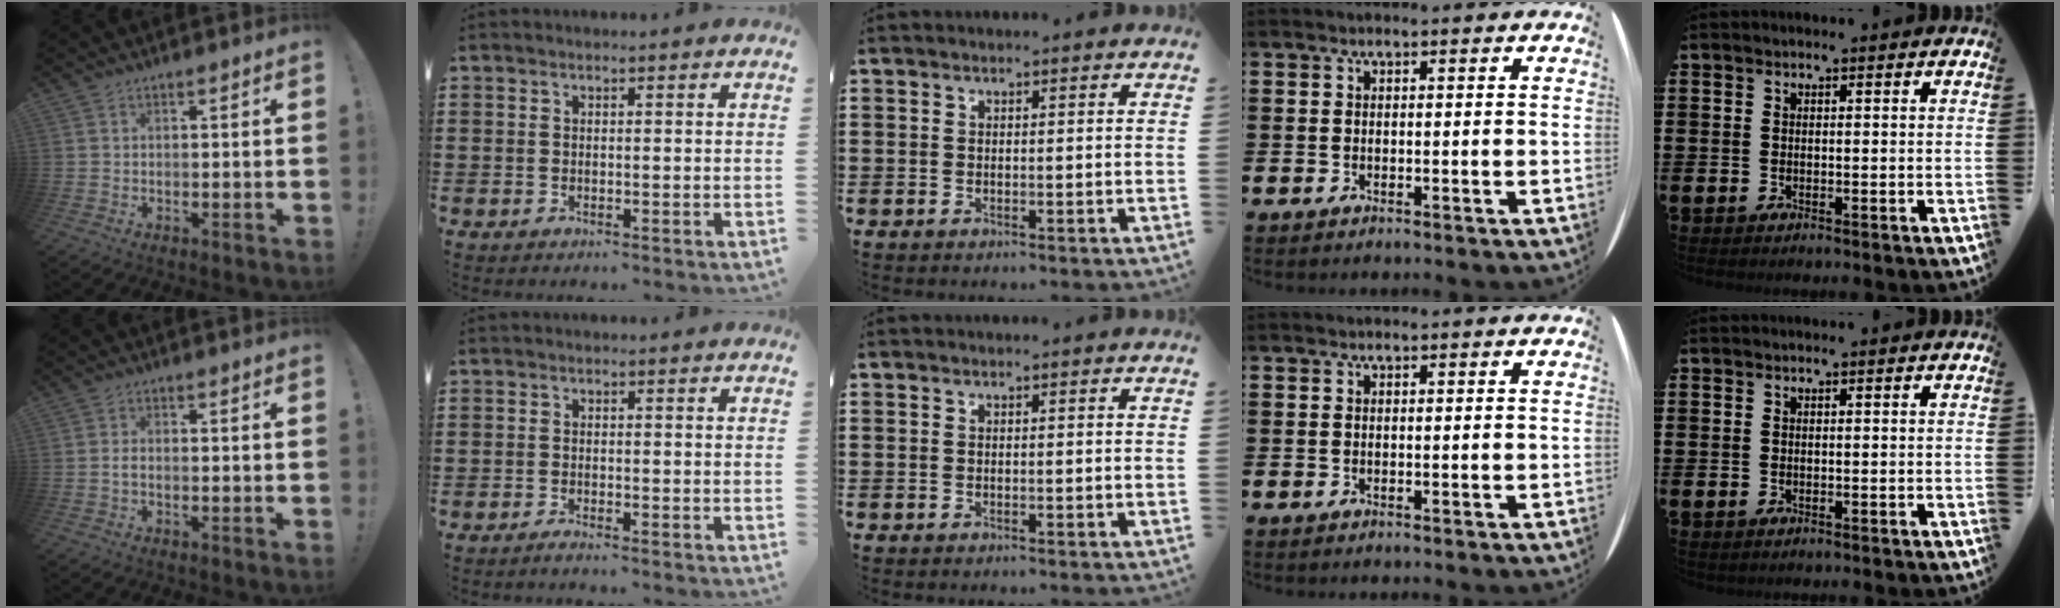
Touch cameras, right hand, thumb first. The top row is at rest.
{"thumb": {"total": 1.4, "force": [-0.6, 0.6, 1.2], "torque": [-0.020, 0.004, -0.009]}, "index": {"total": 1.0, "force": [-0.9, -0.2, 0.4], "torque": [-0.008, -0.005, -0.017]}}